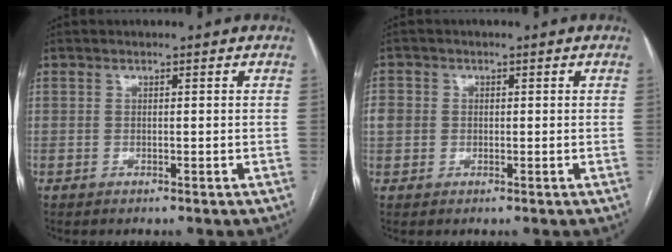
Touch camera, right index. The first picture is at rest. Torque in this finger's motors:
{"motor_torque": [0.40, 0.27, 0.22, 0.04]}